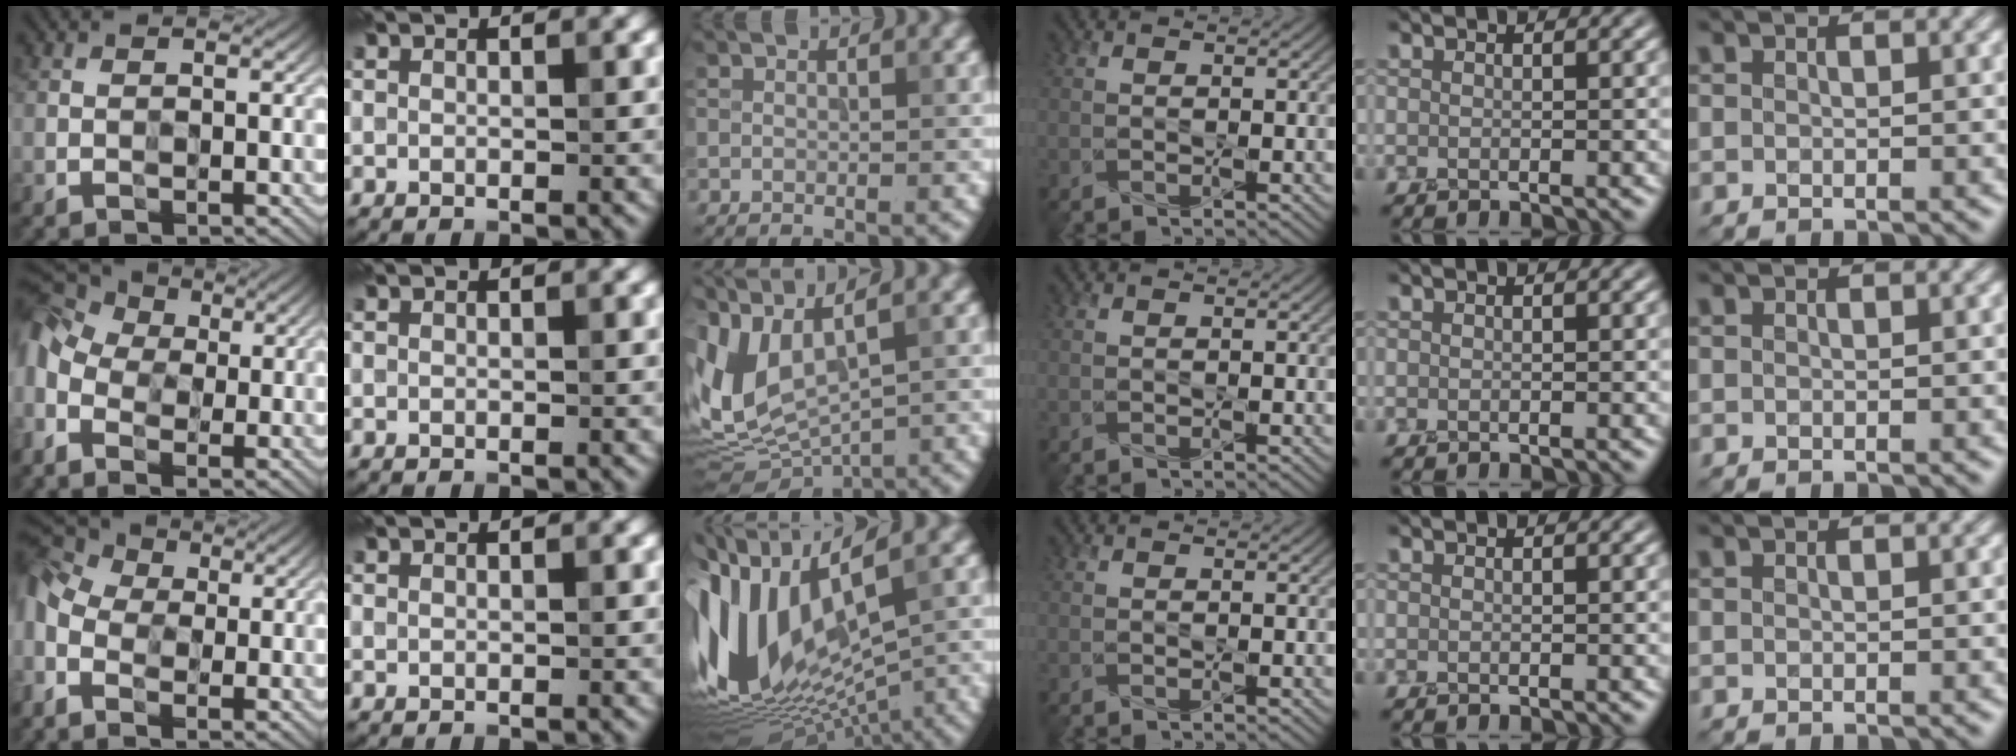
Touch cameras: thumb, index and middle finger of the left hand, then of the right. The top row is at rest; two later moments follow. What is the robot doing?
{"motion": "press", "object": "grip strengthener"}